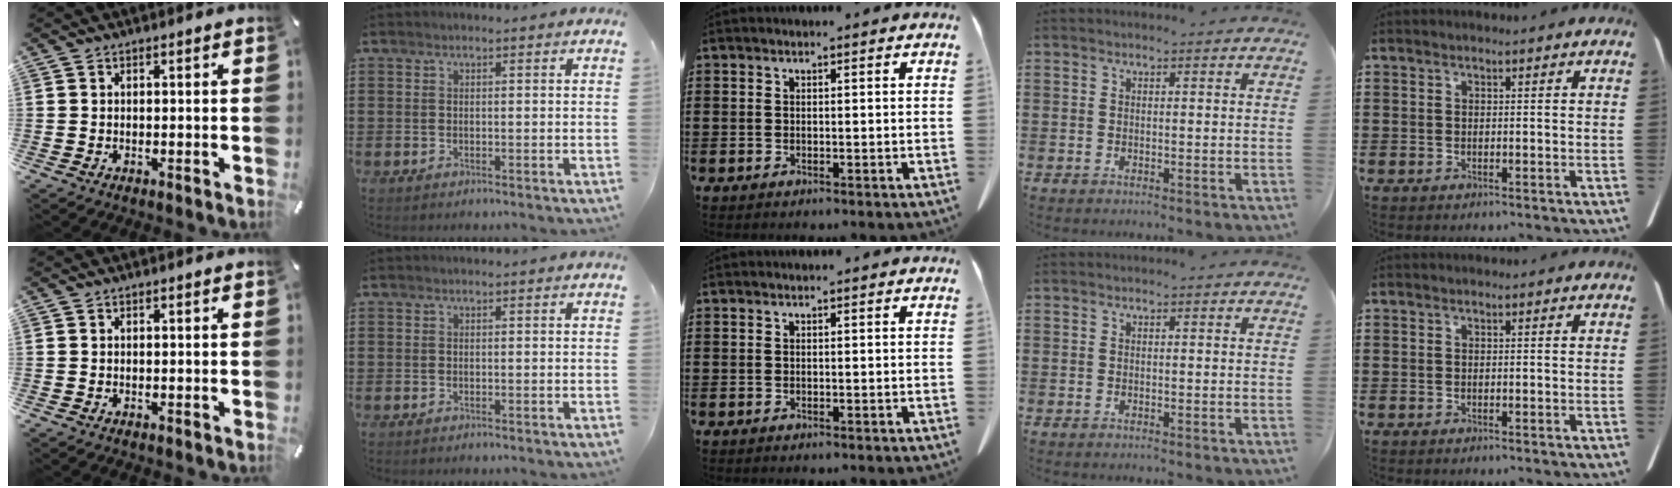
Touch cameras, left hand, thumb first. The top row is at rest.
{}